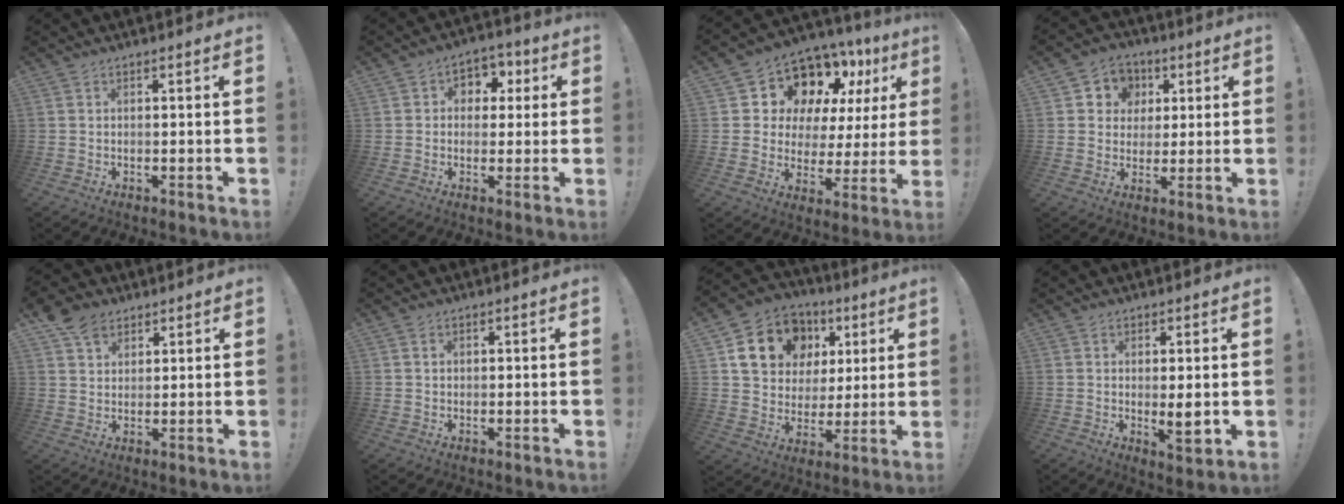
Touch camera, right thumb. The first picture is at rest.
{"total": 6.0, "force": [0.1, 5.6, 2.3], "torque": [-0.023, 0.007, 0.004]}
{"total": 12.9, "force": [8.7, 7.5, 5.7], "torque": [-0.091, -0.073, 0.163]}
{"total": 8.0, "force": [1.2, 7.6, 1.9], "torque": [-0.020, -0.005, 0.029]}
{"total": 7.6, "force": [4.7, 5.2, 2.8], "torque": [-0.039, -0.019, 0.092]}
{"total": 0.7, "force": [0.3, 0.6, 0.3], "torque": [-0.002, 0.002, 0.005]}
{"total": 17.4, "force": [7.8, 13.7, 7.4], "torque": [-0.115, -0.025, 0.167]}
{"total": 5.7, "force": [0.3, 1.4, 5.5], "torque": [-0.066, -0.016, 0.007]}